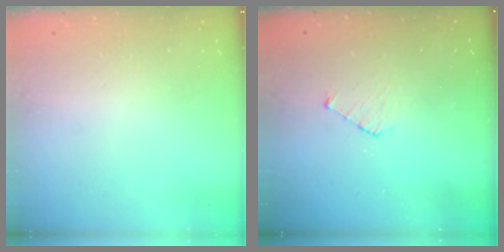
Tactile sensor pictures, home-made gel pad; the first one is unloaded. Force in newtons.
{"total": 4.1, "press": 4.1, "slide": 0.4}